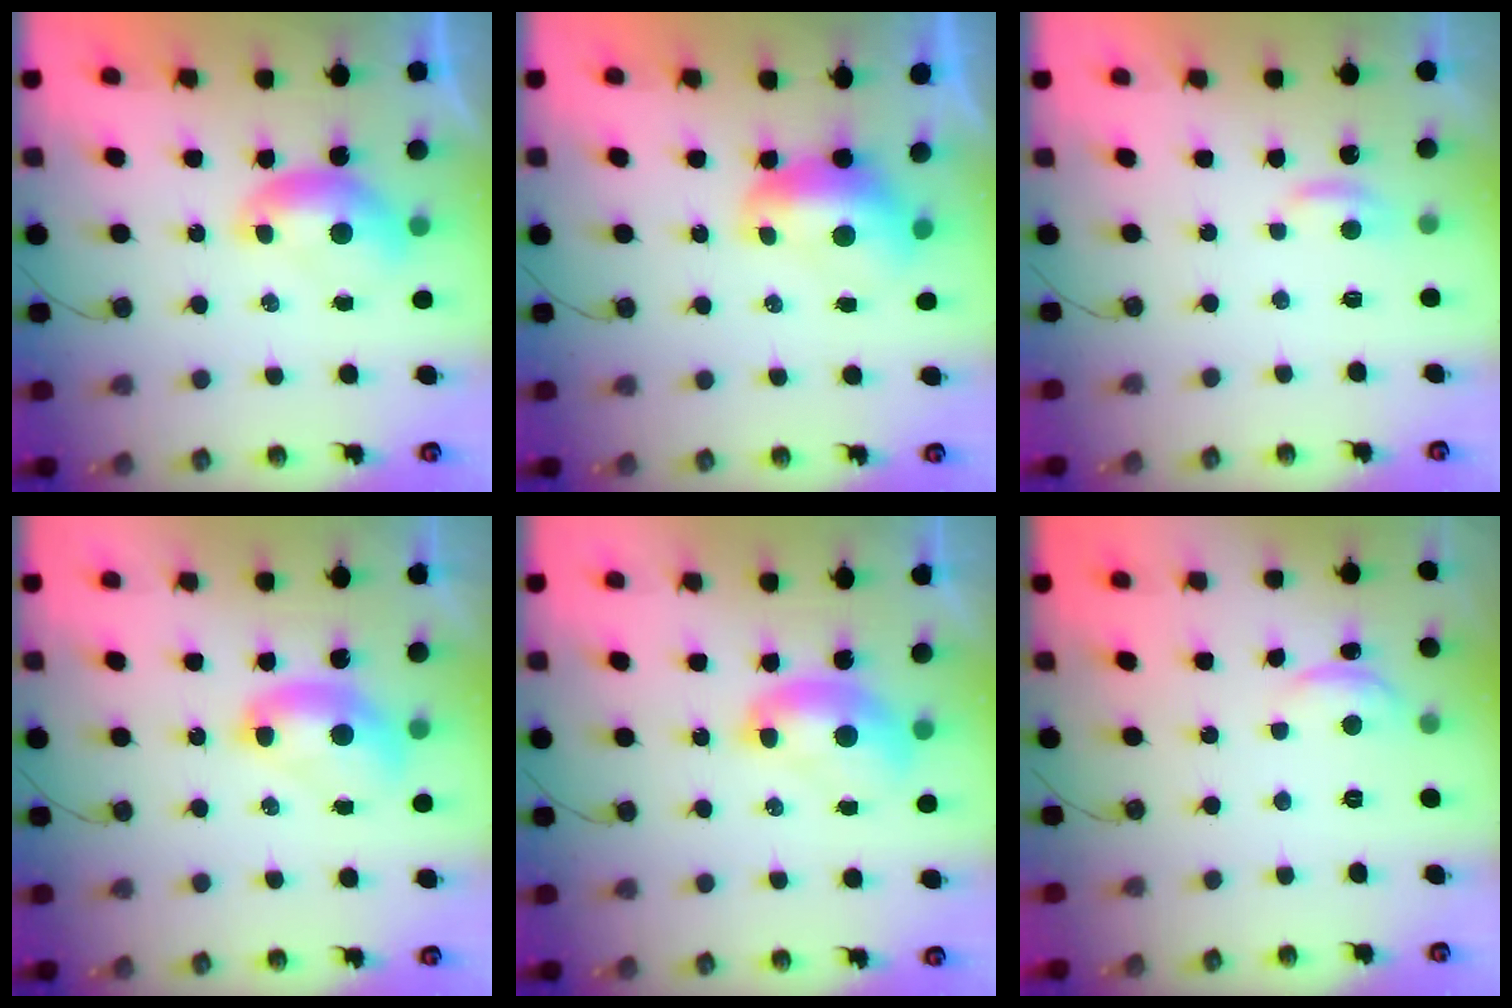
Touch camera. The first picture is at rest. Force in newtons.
{"total": 1.7, "press": 1.5, "slide": 0.8}
{"total": 2.0, "press": 1.9, "slide": 0.4}
{"total": 2.7, "press": 2.7, "slide": 0.1}
{"total": 1.9, "press": 1.9, "slide": 0.1}
{"total": 1.0, "press": 0.7, "slide": 0.7}